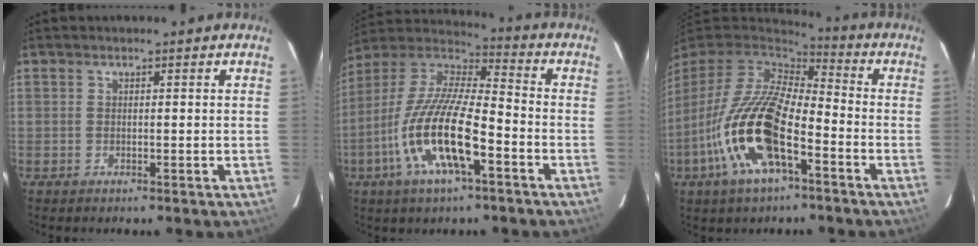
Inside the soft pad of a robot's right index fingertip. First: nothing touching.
{"total": 17.9, "force": [-7.0, 4.9, 15.7], "torque": [-0.316, -0.017, -0.141]}
{"total": 19.0, "force": [-7.4, 7.3, 15.9], "torque": [-0.326, -0.027, -0.148]}